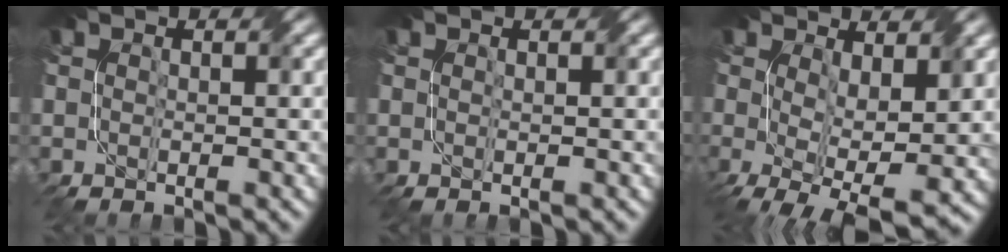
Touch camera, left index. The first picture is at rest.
{"total": 0.0}
{"total": 8.4, "force": [-0.9, 4.7, 7.0], "torque": [-0.135, -0.025, 0.004]}